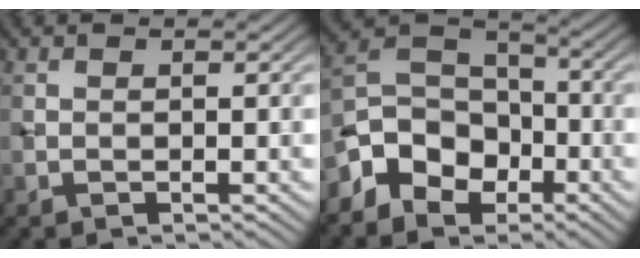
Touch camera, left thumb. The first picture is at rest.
{"total": 8.5, "force": [-4.8, 5.7, 4.1], "torque": [-0.084, -0.002, -0.114]}